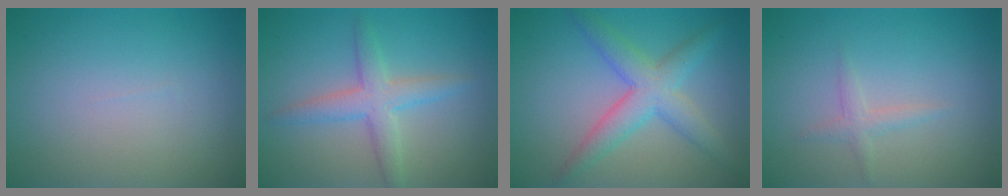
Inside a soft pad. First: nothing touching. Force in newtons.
{"total": 3.4, "press": 3.4, "slide": 0.2}
{"total": 4.7, "press": 4.7, "slide": 0.2}
{"total": 1.2, "press": 1.2, "slide": 0.0}